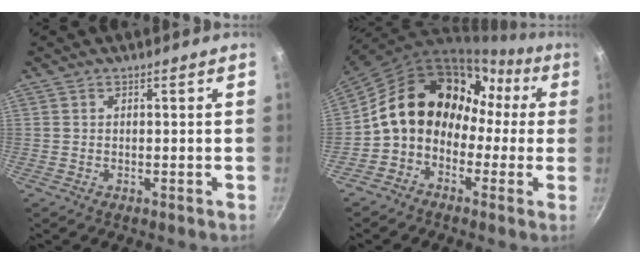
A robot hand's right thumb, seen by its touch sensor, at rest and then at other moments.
{"total": 16.4, "force": [-0.3, 13.0, 10.0], "torque": [-0.133, 0.068, -0.020]}